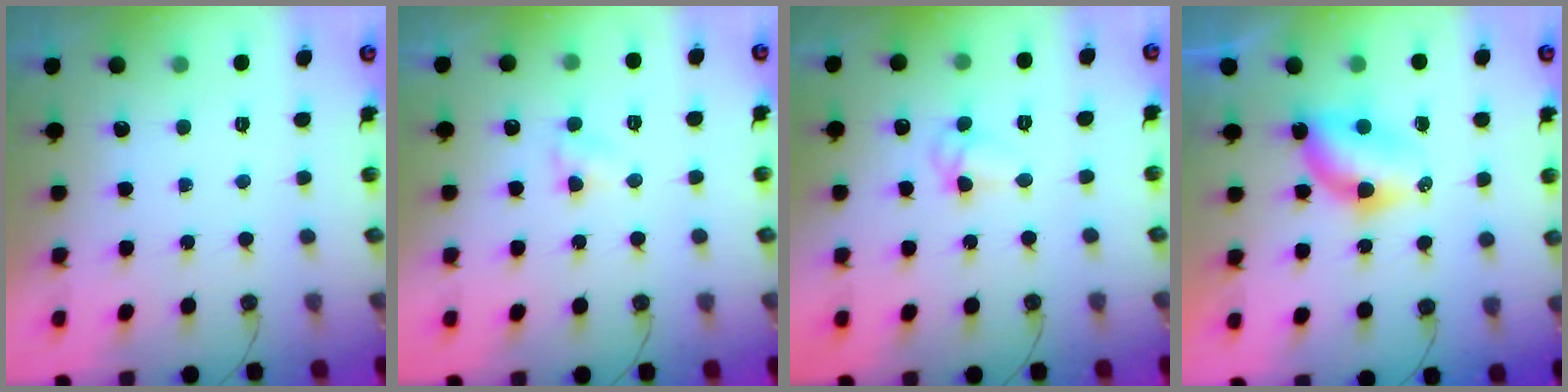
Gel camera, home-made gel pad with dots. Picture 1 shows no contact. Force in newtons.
{"total": 3.7, "press": 3.6, "slide": 0.5}
{"total": 5.7, "press": 5.7, "slide": 0.4}
{"total": 5.9, "press": 5.9, "slide": 0.4}